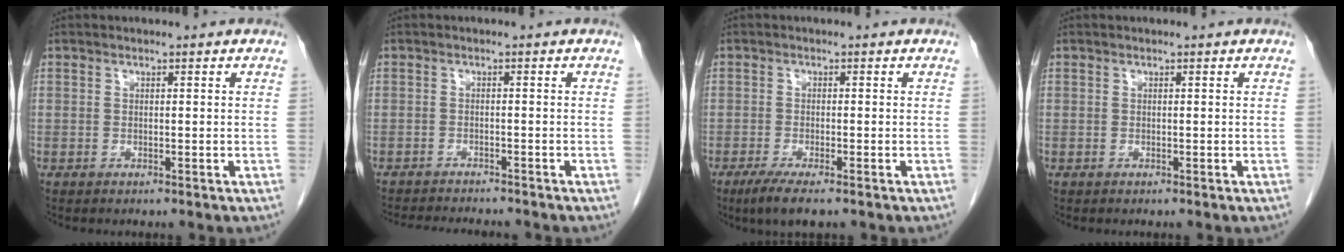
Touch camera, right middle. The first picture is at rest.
{"total": 8.5, "force": [-7.9, 1.0, 2.8], "torque": [-0.043, -0.011, -0.112]}
{"total": 6.2, "force": [-4.3, 0.4, 4.5], "torque": [-0.076, -0.016, -0.070]}
{"total": 0.0}